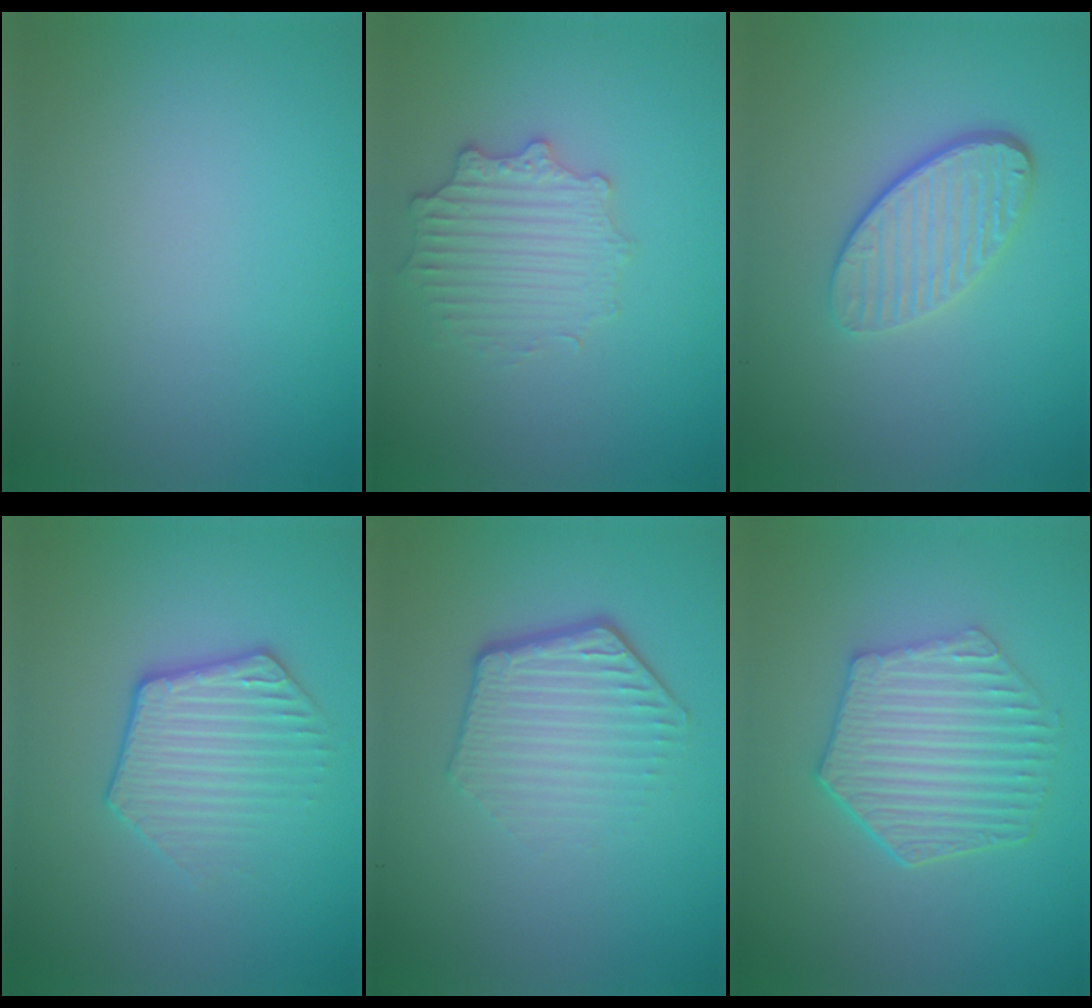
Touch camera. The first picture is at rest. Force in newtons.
{"total": 2.7, "press": 2.6, "slide": 0.5}
{"total": 4.2, "press": 3.2, "slide": 2.8}
{"total": 3.5, "press": 3.1, "slide": 1.6}
{"total": 4.1, "press": 3.2, "slide": 2.5}
{"total": 6.3, "press": 4.6, "slide": 4.3}